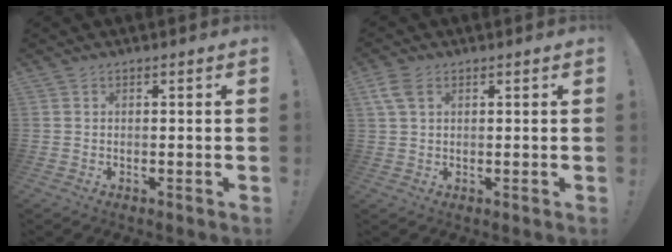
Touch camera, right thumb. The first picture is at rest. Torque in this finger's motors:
{"motor_torque": [0.12, 0.11, 0.14, 0.06, 0.00]}